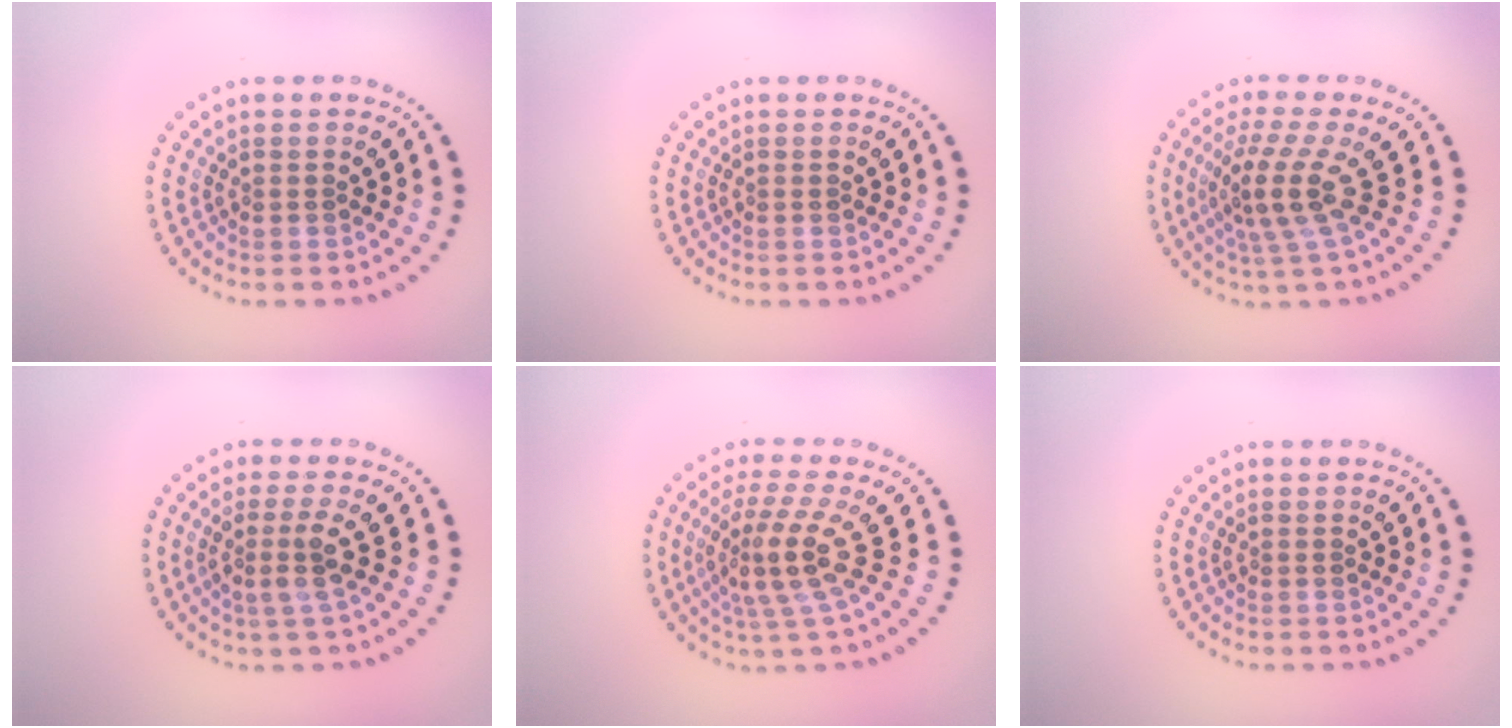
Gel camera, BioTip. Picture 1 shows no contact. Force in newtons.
{"total": 0.0}
{"total": 4.0, "press": 2.8, "slide": 2.9}
{"total": 2.7, "press": 2.0, "slide": 1.8}
{"total": 4.2, "press": 3.1, "slide": 2.8}
{"total": 0.0}